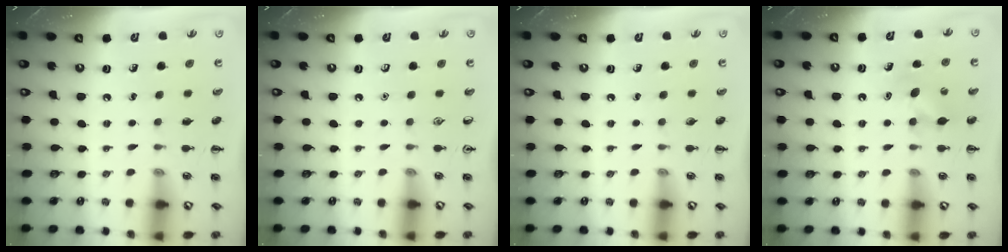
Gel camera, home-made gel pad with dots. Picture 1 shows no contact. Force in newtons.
{"total": 0.0}
{"total": 0.0}
{"total": 6.0, "press": 6.0, "slide": 0.8}